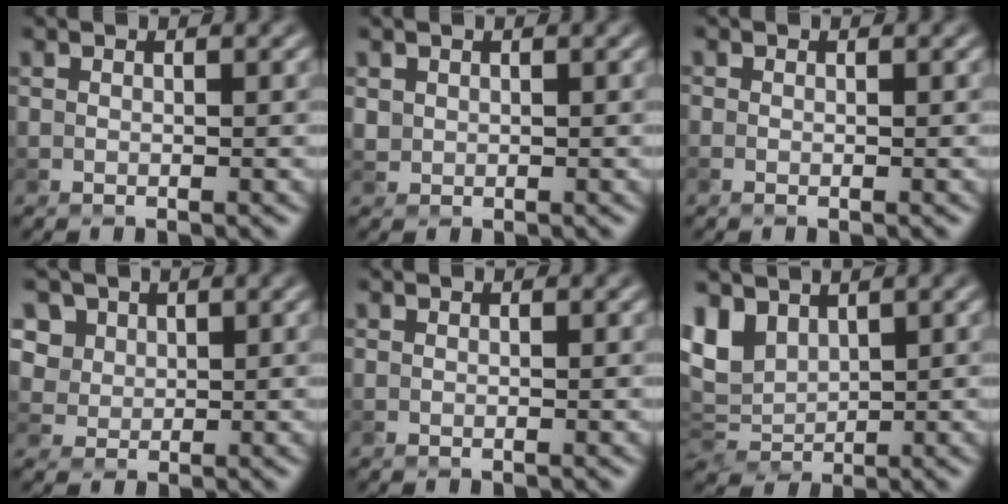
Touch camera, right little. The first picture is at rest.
{"total": 0.8, "force": [0.3, 0.7, 0.1], "torque": [-0.001, -0.004, 0.011]}
{"total": 0.0}
{"total": 6.4, "force": [3.5, 4.8, 2.5], "torque": [-0.061, 0.004, 0.058]}
{"total": 0.0}
{"total": 4.6, "force": [2.4, 3.0, 2.6], "torque": [-0.064, 0.001, 0.045]}